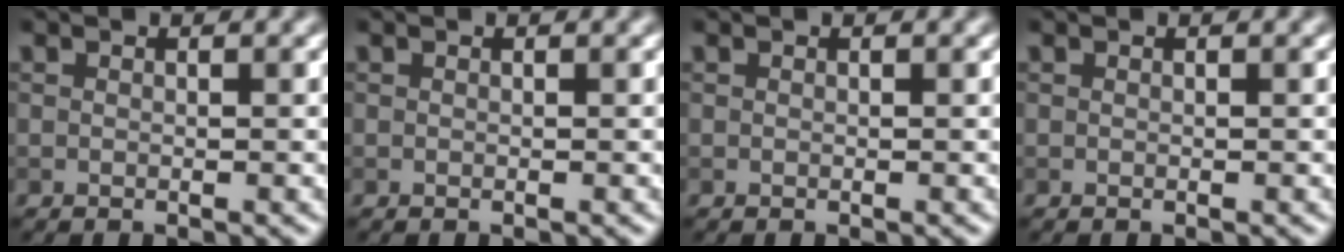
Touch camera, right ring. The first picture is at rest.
{"total": 0.0}
{"total": 0.0}
{"total": 0.0}